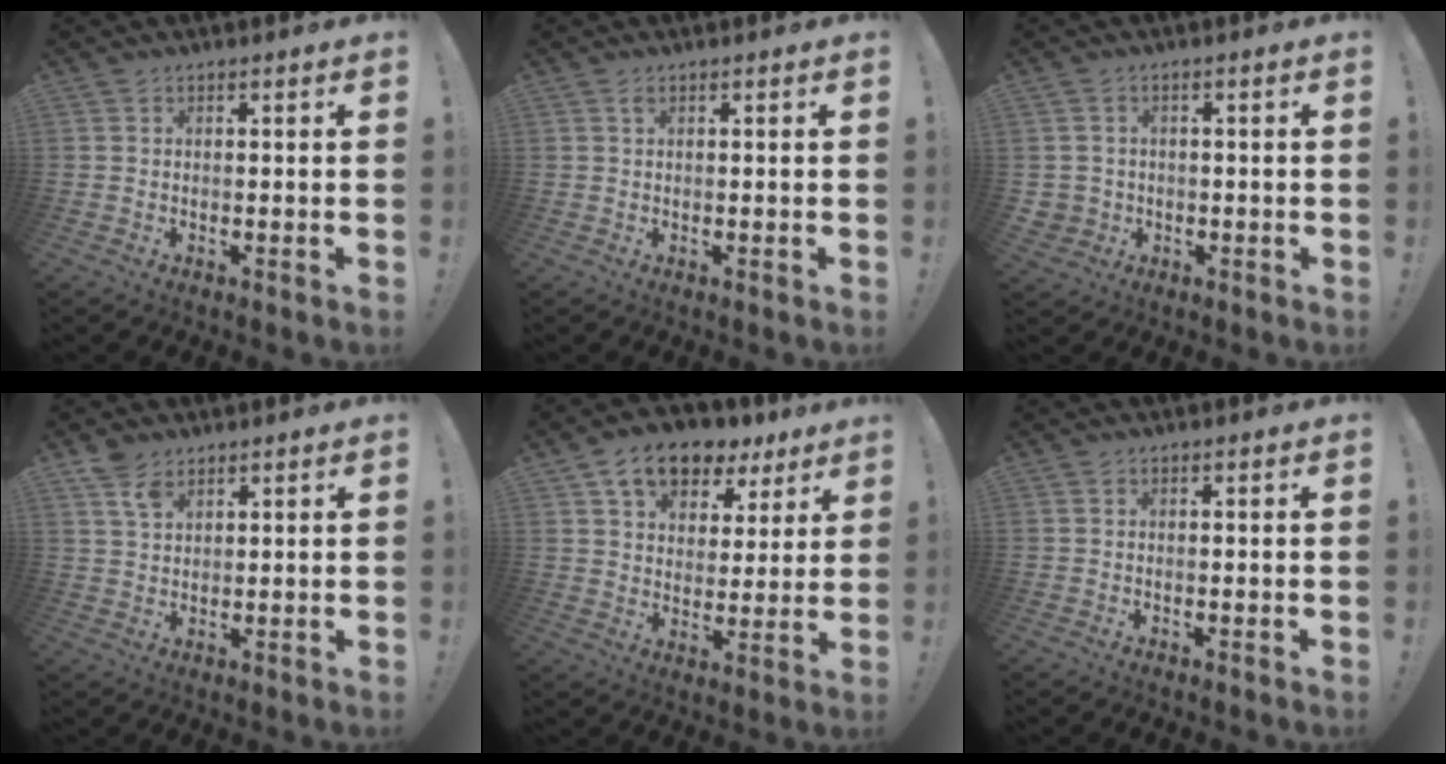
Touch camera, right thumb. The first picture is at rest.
{"total": 0.7, "force": [0.4, 0.3, 0.5], "torque": [-0.009, 0.000, 0.007]}
{"total": 3.2, "force": [0.1, 3.1, 0.7], "torque": [-0.008, 0.001, 0.004]}
{"total": 5.3, "force": [3.7, 2.8, 2.5], "torque": [-0.039, -0.017, 0.068]}
{"total": 12.8, "force": [8.3, 7.9, 5.8], "torque": [-0.086, -0.045, 0.154]}
{"total": 0.0}